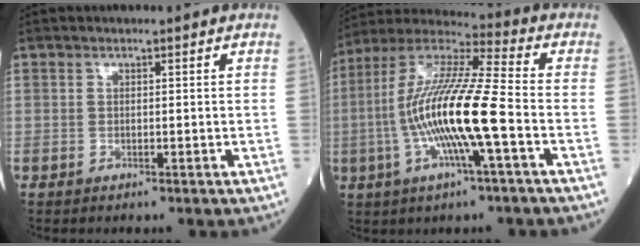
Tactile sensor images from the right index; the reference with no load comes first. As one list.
[{"total": 16.3, "force": [-3.3, 0.8, 15.9], "torque": [-0.316, 0.000, -0.070]}]